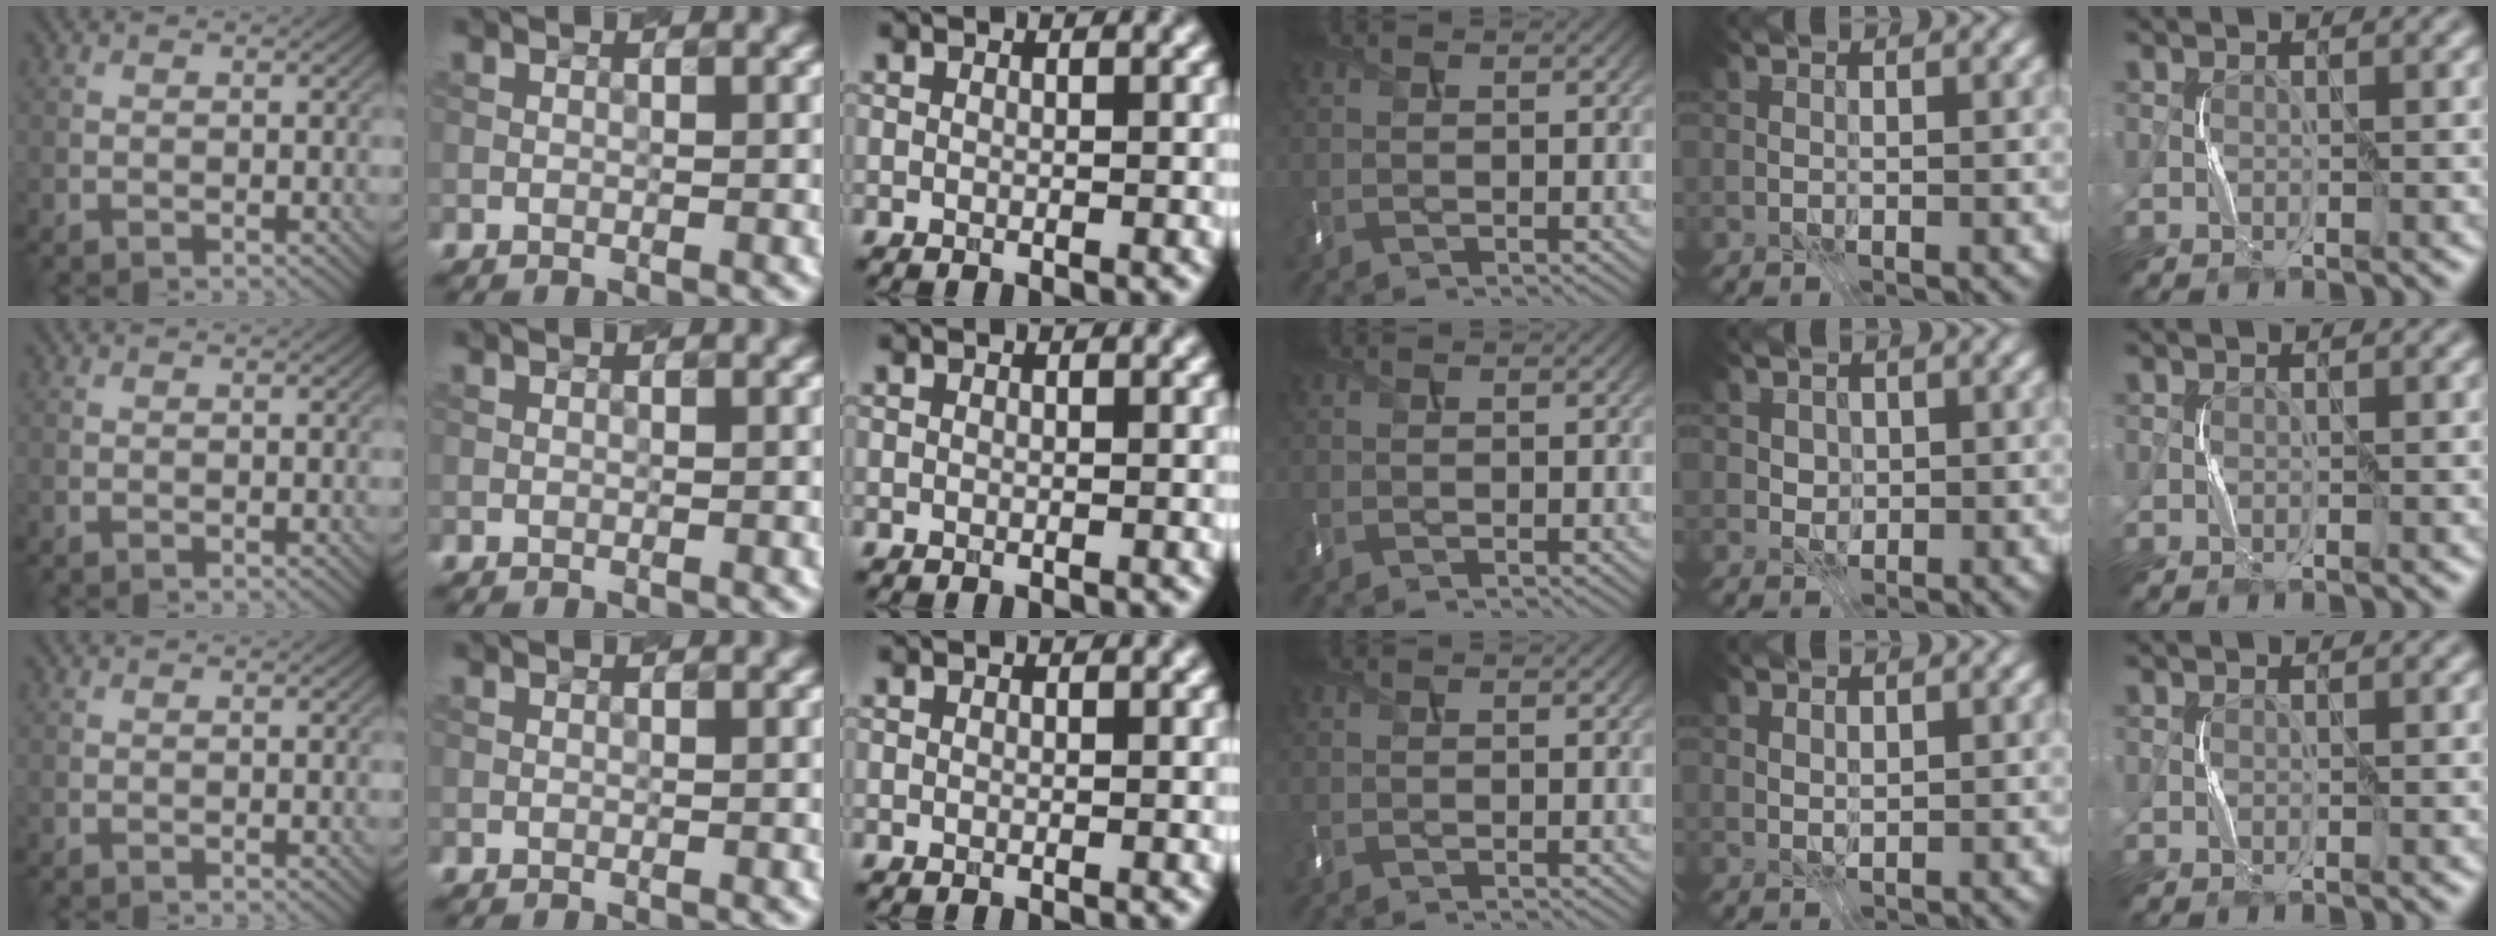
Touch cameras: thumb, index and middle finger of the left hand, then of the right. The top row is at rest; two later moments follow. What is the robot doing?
{"motion": "press", "object": "mouse"}